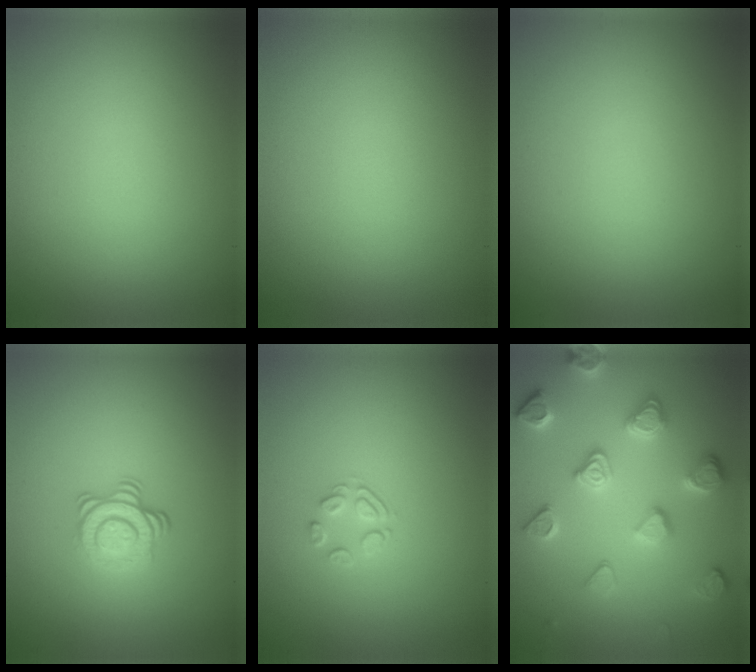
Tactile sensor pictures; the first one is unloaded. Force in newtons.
{"total": 0.0}
{"total": 0.0}
{"total": 3.6, "press": 2.4, "slide": 2.7}
{"total": 1.5, "press": 0.8, "slide": 1.3}
{"total": 4.2, "press": 3.7, "slide": 1.9}